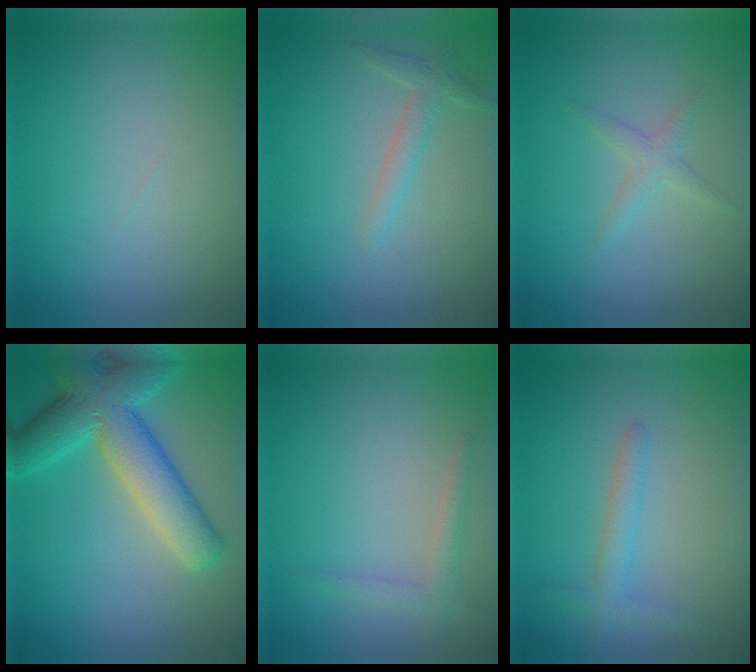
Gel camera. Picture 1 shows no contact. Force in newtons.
{"total": 1.6, "press": 1.6, "slide": 0.1}
{"total": 1.3, "press": 1.3, "slide": 0.1}
{"total": 7.8, "press": 7.8, "slide": 0.3}
{"total": 1.5, "press": 1.4, "slide": 0.1}
{"total": 2.0, "press": 1.9, "slide": 0.2}